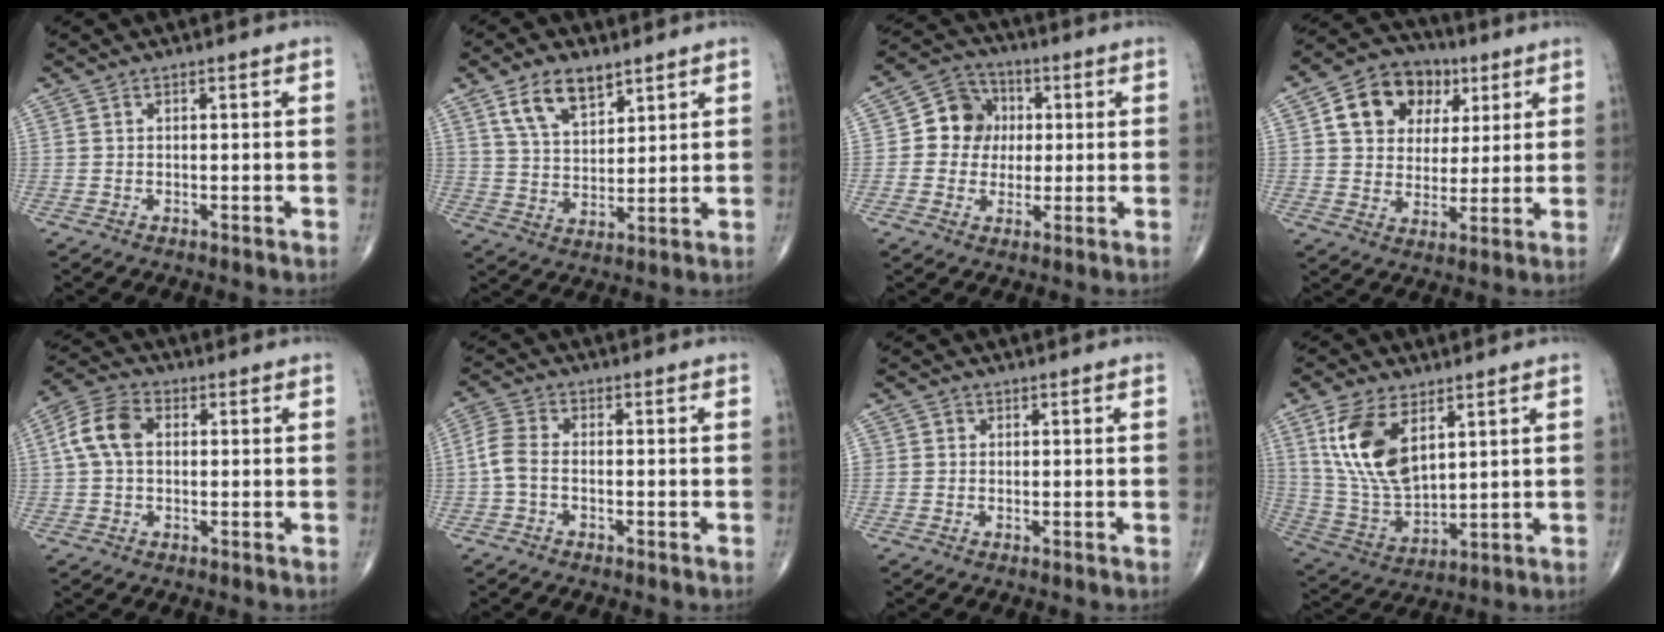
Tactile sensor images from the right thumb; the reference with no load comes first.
{"total": 9.2, "force": [5.6, 4.6, 5.6], "torque": [-0.084, -0.028, 0.110]}
{"total": 9.0, "force": [0.9, 8.0, 3.9], "torque": [-0.024, 0.012, 0.004]}
{"total": 13.7, "force": [5.0, 10.6, 7.0], "torque": [-0.082, 0.000, 0.081]}
{"total": 7.5, "force": [1.0, 4.9, 5.6], "torque": [-0.117, 0.023, 0.014]}
{"total": 4.3, "force": [-1.0, 2.6, 3.3], "torque": [-0.080, 0.015, -0.030]}
{"total": 0.9, "force": [0.1, 0.9, 0.1], "torque": [0.006, 0.003, -0.001]}
{"total": 14.6, "force": [6.1, 7.5, 11.0], "torque": [-0.213, -0.022, 0.133]}